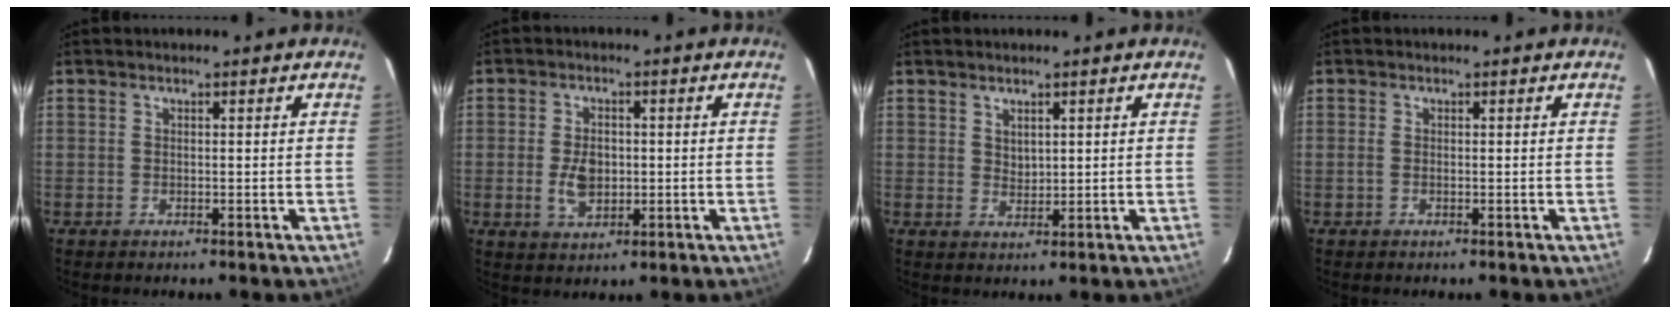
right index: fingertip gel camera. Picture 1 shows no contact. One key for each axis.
{"total": 5.9, "fx": -0.7, "fy": 3.8, "fz": 4.5, "tx": -0.089, "ty": -0.001, "tz": -0.007}
{"total": 2.1, "fx": 1.3, "fy": 1.3, "fz": 1.1, "tx": -0.014, "ty": -0.001, "tz": 0.025}
{"total": 0.9, "fx": -0.1, "fy": 0.4, "fz": 0.8, "tx": -0.020, "ty": -0.001, "tz": -0.003}